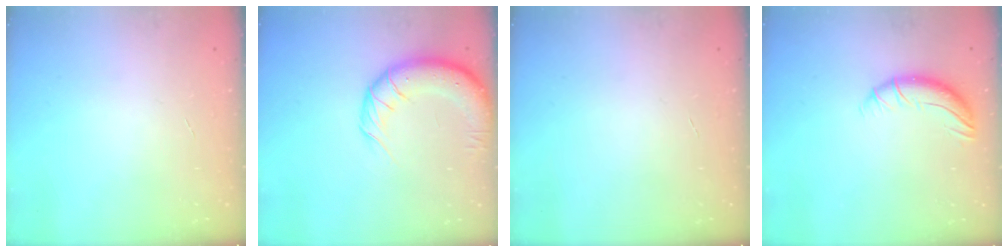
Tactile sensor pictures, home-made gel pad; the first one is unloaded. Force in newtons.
{"total": 12.0, "press": 11.6, "slide": 3.0}
{"total": 0.0}
{"total": 6.9, "press": 6.8, "slide": 1.4}